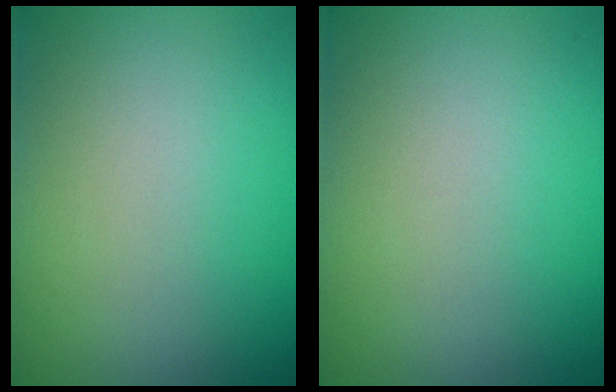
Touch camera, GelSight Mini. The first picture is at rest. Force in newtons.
{"total": 0.0}